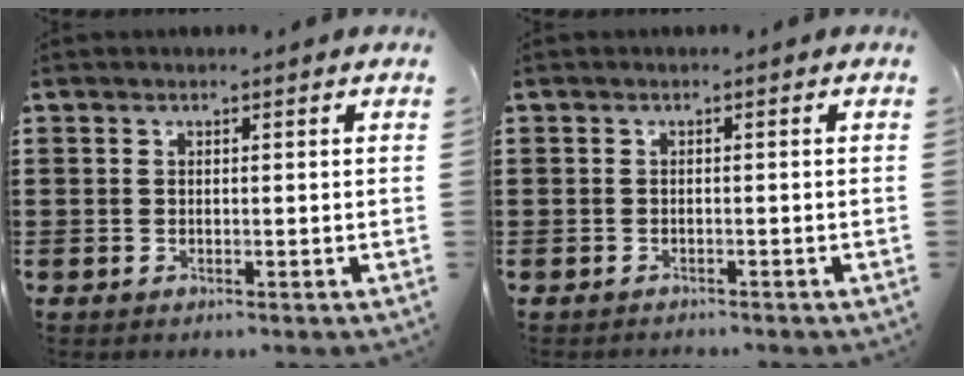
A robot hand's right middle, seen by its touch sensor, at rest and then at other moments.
{"total": 0.8, "force": [-0.8, 0.3, -0.2], "torque": [0.003, 0.005, -0.018]}